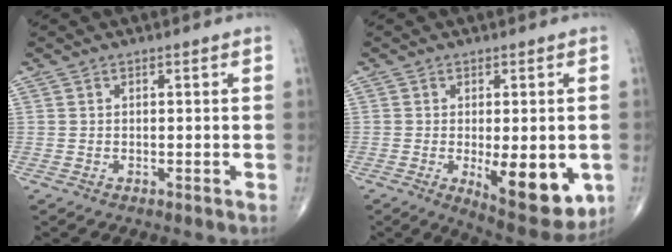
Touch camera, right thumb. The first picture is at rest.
{"total": 13.7, "force": [-3.2, 5.4, 12.2], "torque": [-0.148, -0.023, -0.030]}